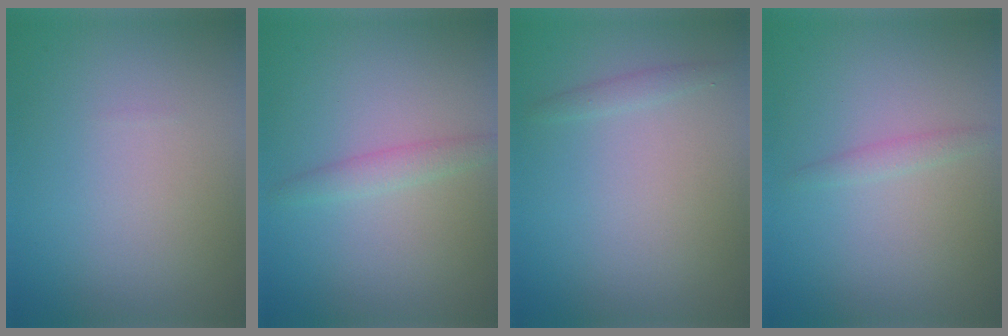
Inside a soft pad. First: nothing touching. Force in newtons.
{"total": 1.6, "press": 1.6, "slide": 0.0}
{"total": 0.8, "press": 0.8, "slide": 0.0}
{"total": 0.5, "press": 0.5, "slide": 0.1}